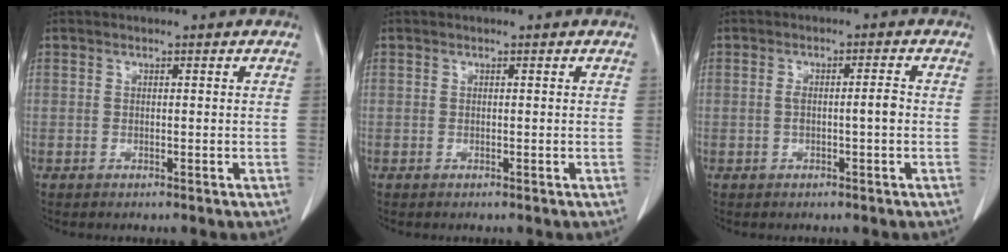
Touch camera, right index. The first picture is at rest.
{"total": 0.0}
{"total": 2.7, "force": [-0.3, 0.2, 2.7], "torque": [-0.047, 0.008, -0.002]}